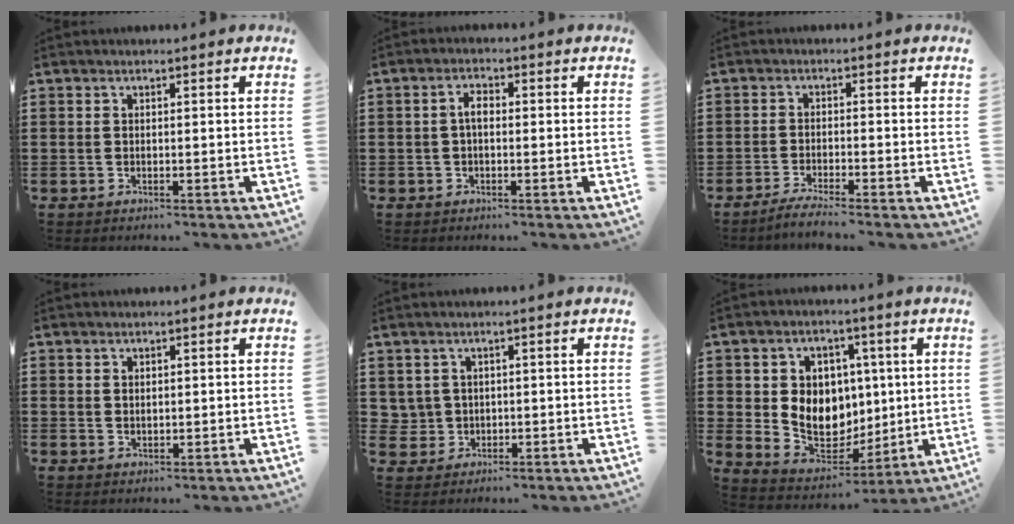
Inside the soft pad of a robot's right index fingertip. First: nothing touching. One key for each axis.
{"total": 2.2, "fx": -0.1, "fy": 1.0, "fz": 1.9, "tx": -0.036, "ty": 0.004, "tz": -0.002}
{"total": 2.2, "fx": -2.0, "fy": -0.3, "fz": 0.8, "tx": -0.012, "ty": 0.002, "tz": -0.037}
{"total": 1.1, "fx": 0.8, "fy": 0.6, "fz": 0.3, "tx": -0.005, "ty": 0.003, "tz": 0.016}
{"total": 2.0, "fx": 0.4, "fy": 2.0, "fz": 0.1, "tx": -0.012, "ty": 0.008, "tz": 0.006}
{"total": 9.1, "fx": 1.7, "fy": 8.1, "fz": 3.9, "tx": -0.085, "ty": -0.001, "tz": 0.040}